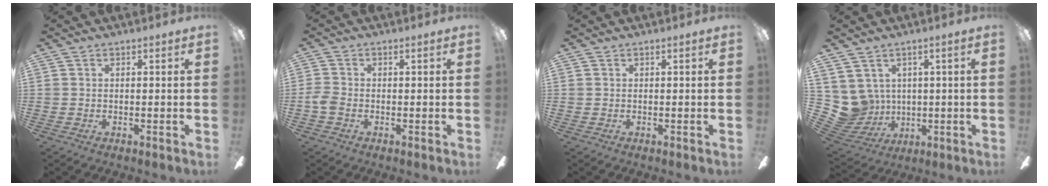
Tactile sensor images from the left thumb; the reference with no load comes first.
{"total": 2.7, "force": [-1.2, 1.4, 2.0], "torque": [-0.046, 0.002, -0.023]}
{"total": 0.0}
{"total": 7.5, "force": [2.7, 6.9, 0.9], "torque": [-0.079, -0.025, 0.061]}